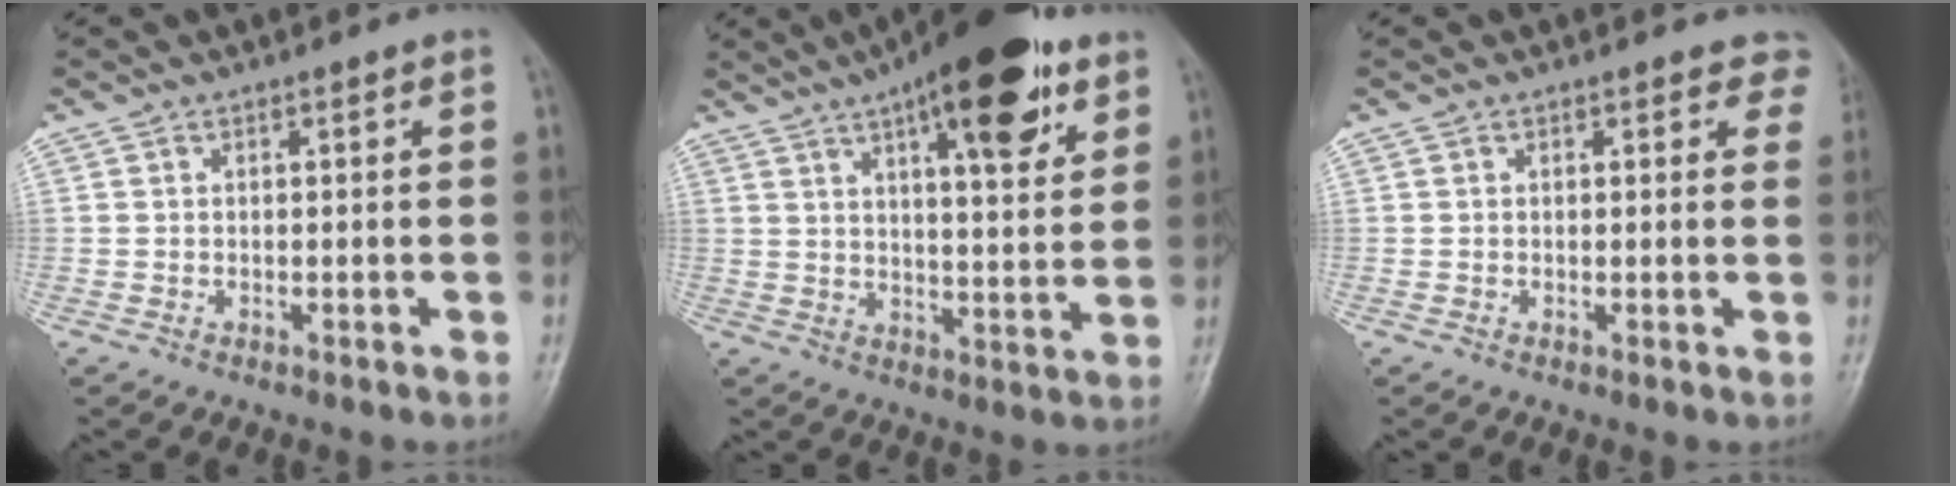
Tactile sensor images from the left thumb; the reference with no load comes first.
{"total": 18.8, "force": [10.4, 6.2, 14.4], "torque": [-0.187, -0.029, 0.151]}
{"total": 3.8, "force": [3.1, 2.0, 1.1], "torque": [0.024, -0.010, 0.018]}